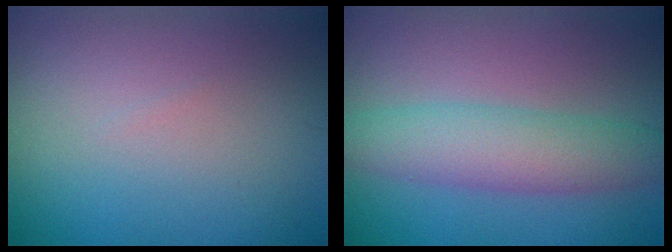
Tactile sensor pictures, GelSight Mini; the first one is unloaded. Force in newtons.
{"total": 4.5, "press": 4.5, "slide": 0.1}